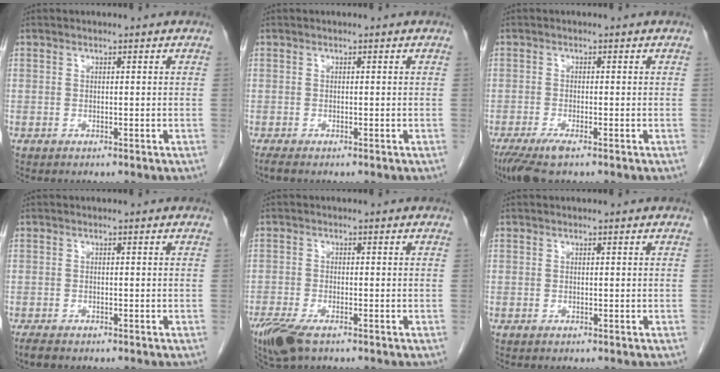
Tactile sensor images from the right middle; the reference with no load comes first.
{"total": 1.1, "force": [-0.9, 0.1, 0.6], "torque": [-0.013, -0.004, -0.015]}
{"total": 4.3, "force": [-2.8, 0.6, 3.2], "torque": [-0.062, -0.012, -0.051]}
{"total": 2.0, "force": [-1.6, 0.7, 1.0], "torque": [-0.024, -0.005, -0.023]}
{"total": 6.0, "force": [-4.0, 1.9, 4.0], "torque": [-0.083, -0.014, -0.072]}
{"total": 0.0}